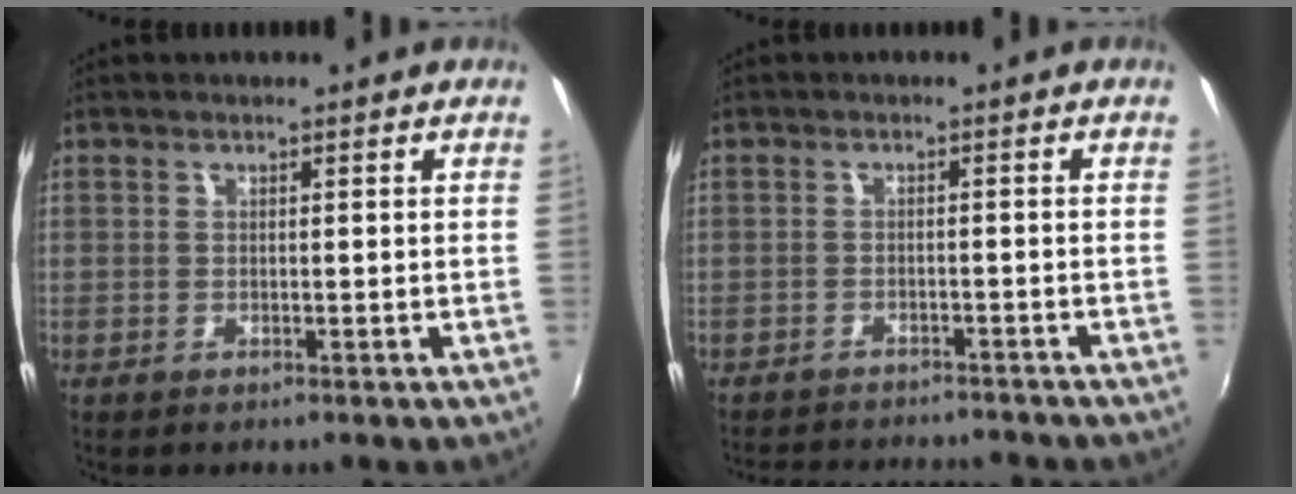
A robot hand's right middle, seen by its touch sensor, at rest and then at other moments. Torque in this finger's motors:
{"motor_torque": [0.31, -0.50, 0.03, 0.04]}